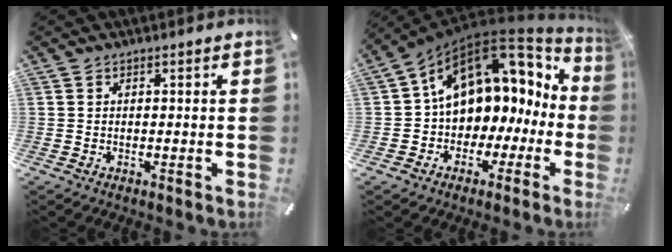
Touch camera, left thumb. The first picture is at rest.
{"total": 13.1, "force": [5.3, 9.7, 7.0], "torque": [-0.121, -0.040, 0.095]}